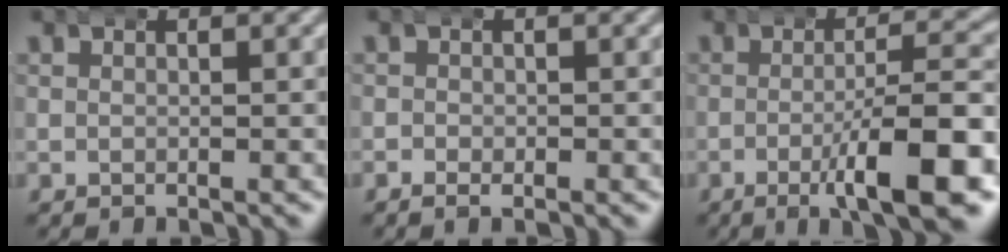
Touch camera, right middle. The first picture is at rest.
{"total": 0.0}
{"total": 7.8, "force": [-2.5, 1.4, 7.3], "torque": [-0.100, 0.001, -0.036]}